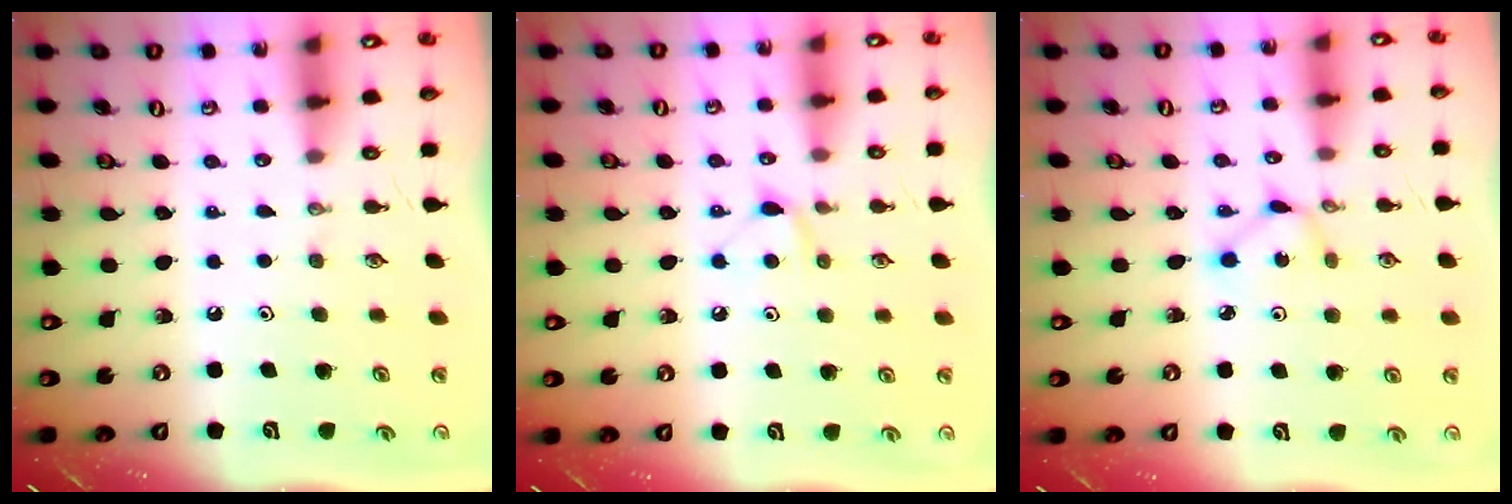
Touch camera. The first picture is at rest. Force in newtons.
{"total": 4.9, "press": 4.9, "slide": 0.6}
{"total": 2.0, "press": 2.0, "slide": 0.1}